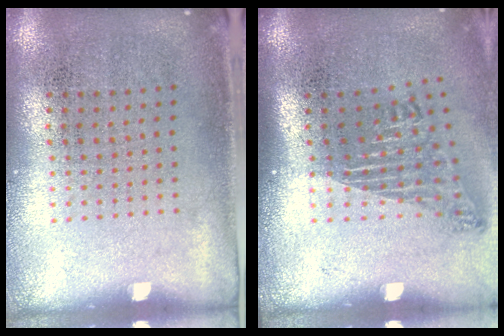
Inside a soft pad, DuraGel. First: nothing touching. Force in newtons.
{"total": 1.7, "press": 1.1, "slide": 1.3}